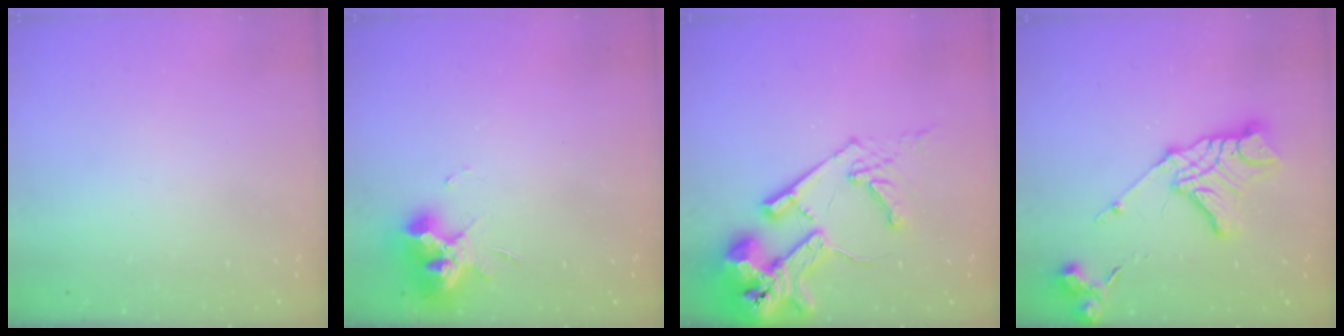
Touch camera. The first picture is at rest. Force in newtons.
{"total": 11.3, "press": 11.2, "slide": 0.8}
{"total": 19.2, "press": 19.1, "slide": 2.3}
{"total": 15.7, "press": 15.6, "slide": 1.8}